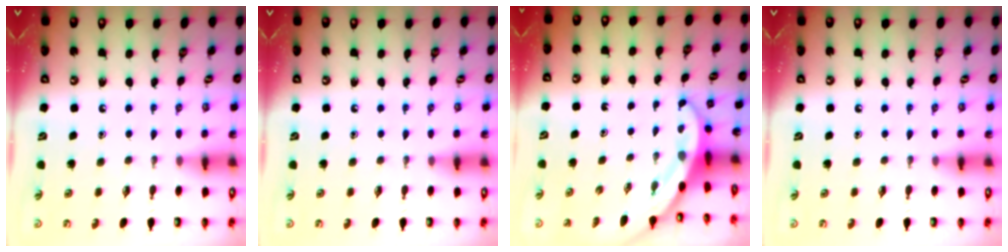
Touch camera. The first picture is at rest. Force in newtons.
{"total": 0.0}
{"total": 3.7, "press": 3.7, "slide": 0.1}
{"total": 0.0}